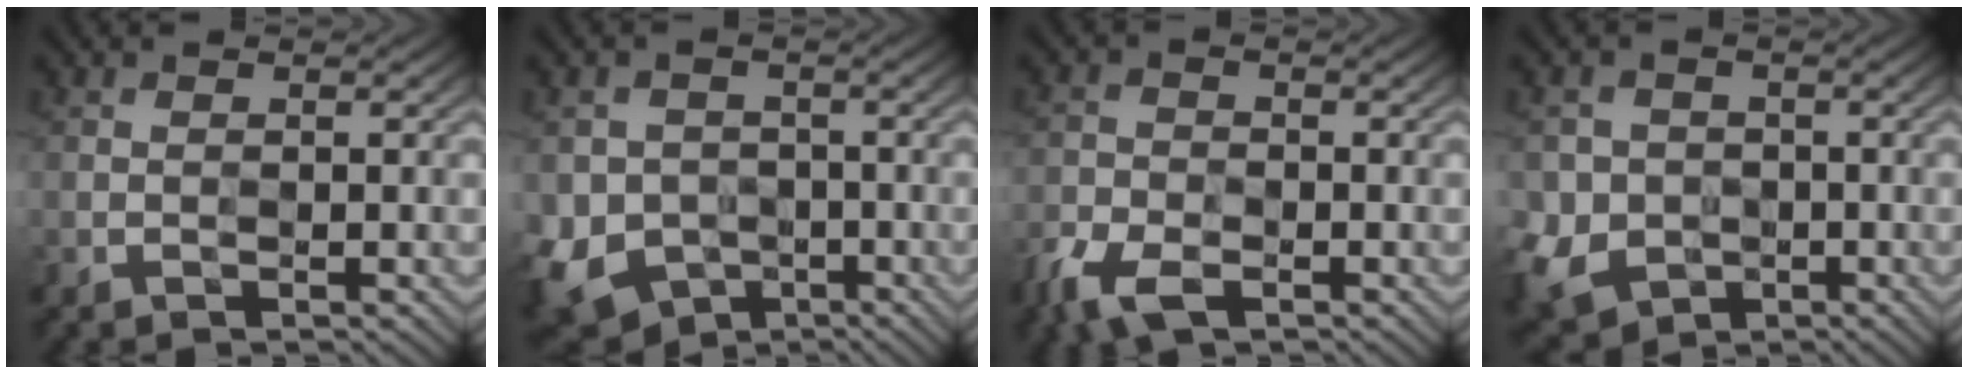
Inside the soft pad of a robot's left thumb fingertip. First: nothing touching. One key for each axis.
{"total": 7.2, "fx": -2.8, "fy": 6.2, "fz": 2.3, "tx": -0.066, "ty": -0.019, "tz": -0.054}
{"total": 5.5, "fx": -3.6, "fy": 2.8, "fz": 3.1, "tx": -0.077, "ty": -0.013, "tz": -0.073}
{"total": 5.8, "fx": -1.4, "fy": 5.5, "fz": 1.4, "tx": -0.058, "ty": -0.017, "tz": -0.038}